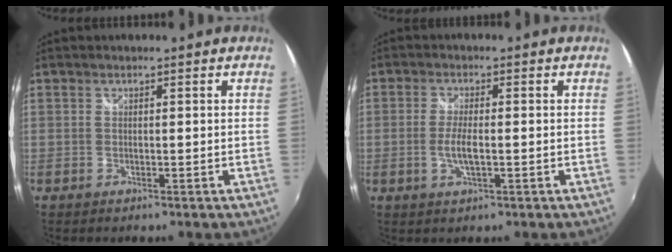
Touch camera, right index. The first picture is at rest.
{"total": 4.2, "force": [-0.8, 1.0, 4.0], "torque": [-0.081, -0.005, -0.017]}